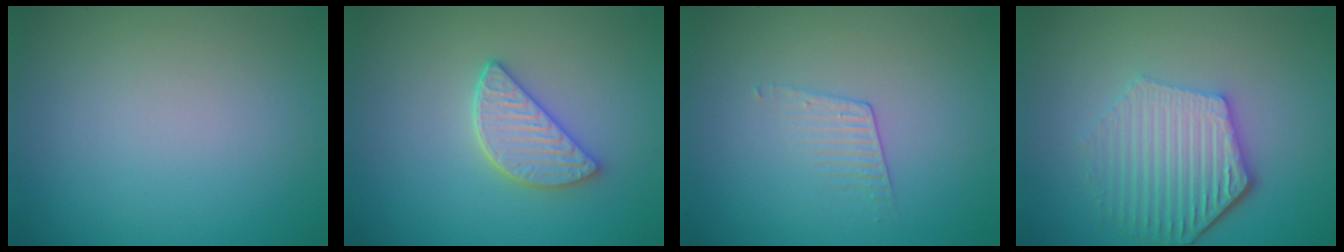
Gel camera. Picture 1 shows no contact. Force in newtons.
{"total": 3.5, "press": 3.1, "slide": 1.6}
{"total": 1.1, "press": 0.4, "slide": 1.1}
{"total": 5.8, "press": 4.3, "slide": 3.8}